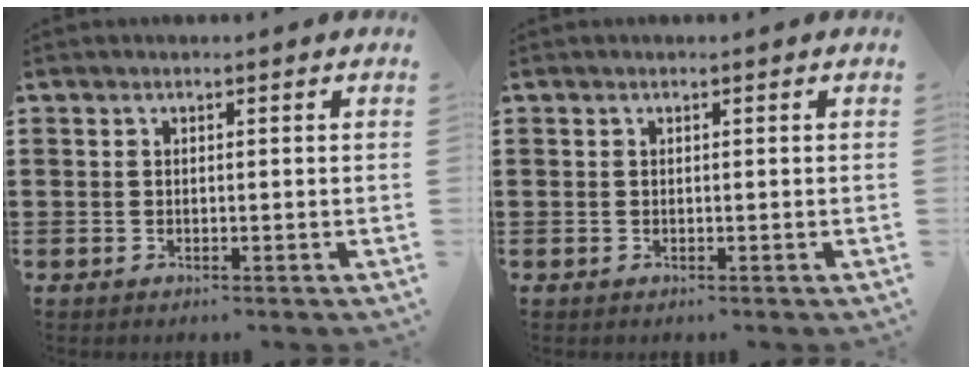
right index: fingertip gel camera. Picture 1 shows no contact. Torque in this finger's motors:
{"motor_torque": [-0.09, 0.02, 0.00, 0.00]}